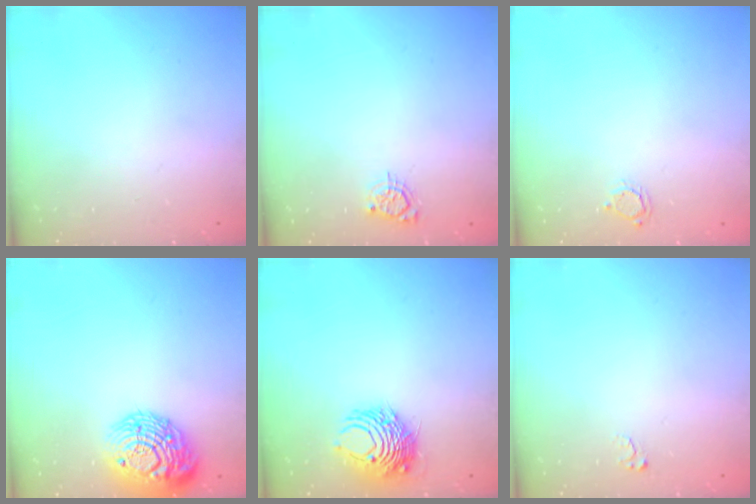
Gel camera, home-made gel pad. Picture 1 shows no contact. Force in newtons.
{"total": 3.8, "press": 3.8, "slide": 0.5}
{"total": 3.3, "press": 3.3, "slide": 0.3}
{"total": 17.9, "press": 17.9, "slide": 1.1}
{"total": 8.1, "press": 8.1, "slide": 0.6}
{"total": 2.5, "press": 2.5, "slide": 0.3}